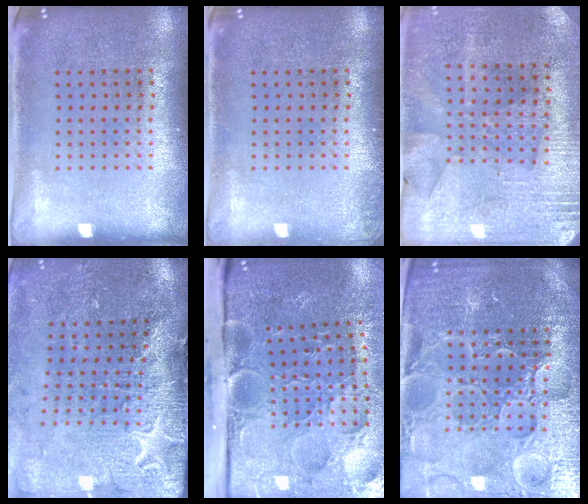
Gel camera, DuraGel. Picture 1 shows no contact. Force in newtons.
{"total": 0.6, "press": 0.6, "slide": 0.2}
{"total": 2.9, "press": 2.8, "slide": 0.8}
{"total": 3.4, "press": 3.3, "slide": 0.6}
{"total": 5.1, "press": 4.1, "slide": 3.1}
{"total": 5.8, "press": 5.3, "slide": 2.2}